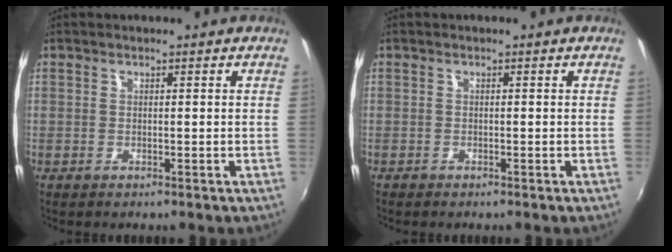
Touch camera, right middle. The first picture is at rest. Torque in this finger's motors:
{"motor_torque": [-0.42, 0.03, 0.01, -0.01]}